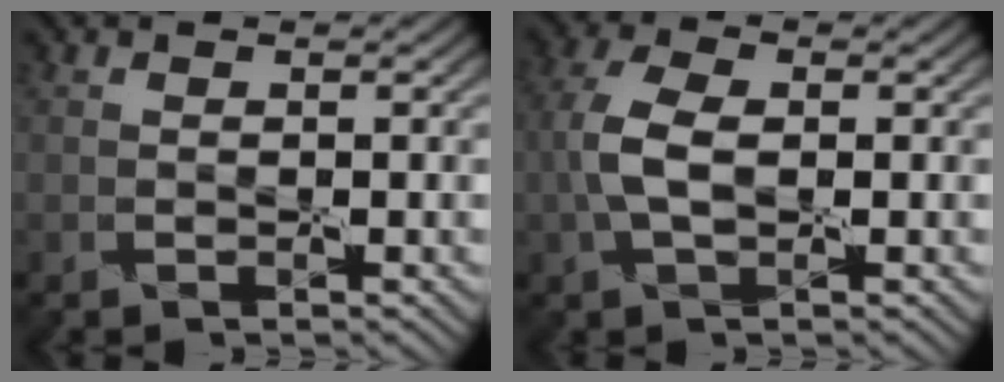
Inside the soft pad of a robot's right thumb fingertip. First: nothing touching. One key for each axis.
{"total": 4.3, "fx": -0.5, "fy": 2.1, "fz": 3.7, "tx": -0.094, "ty": 0.013, "tz": -0.014}